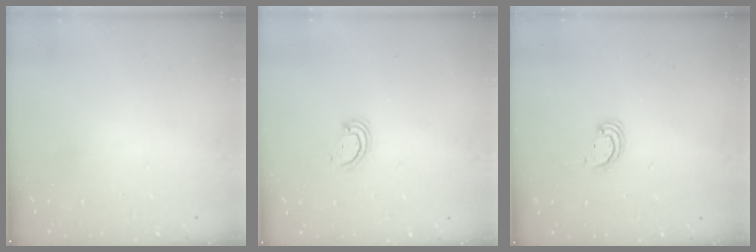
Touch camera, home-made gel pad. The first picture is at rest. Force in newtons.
{"total": 3.7, "press": 3.7, "slide": 0.3}
{"total": 2.8, "press": 2.8, "slide": 0.2}